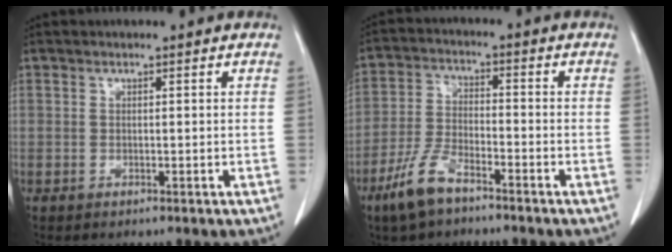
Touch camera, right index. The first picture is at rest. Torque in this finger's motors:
{"motor_torque": [0.35, -0.41, 0.06, -0.02]}